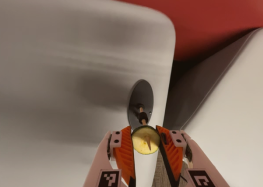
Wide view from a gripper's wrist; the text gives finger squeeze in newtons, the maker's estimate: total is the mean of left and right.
{"total": 11.9, "left": 11.6, "right": 12.2}